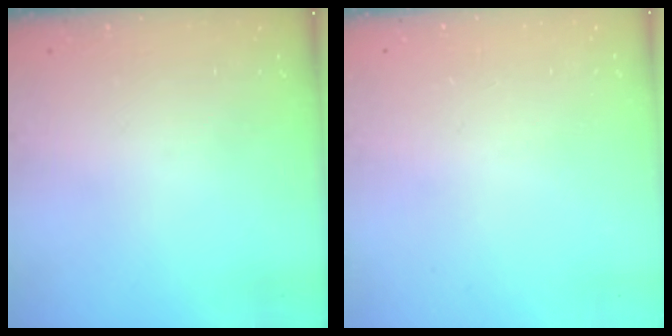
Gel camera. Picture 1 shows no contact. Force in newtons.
{"total": 2.2, "press": 2.2, "slide": 0.1}